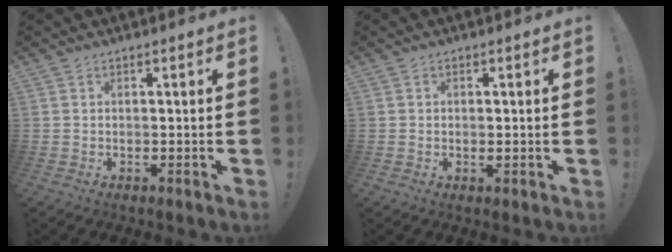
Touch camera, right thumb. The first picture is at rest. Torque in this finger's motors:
{"motor_torque": [0.09, -0.17, -0.04, 0.14, -0.06]}